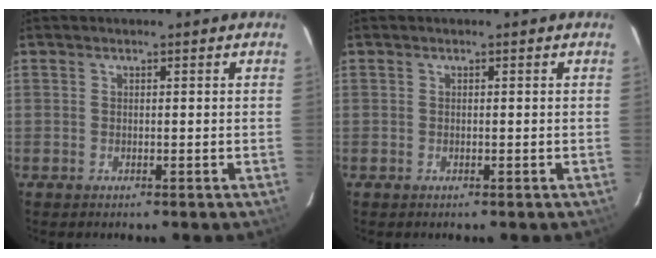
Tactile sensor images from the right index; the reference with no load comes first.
{"total": 0.0}